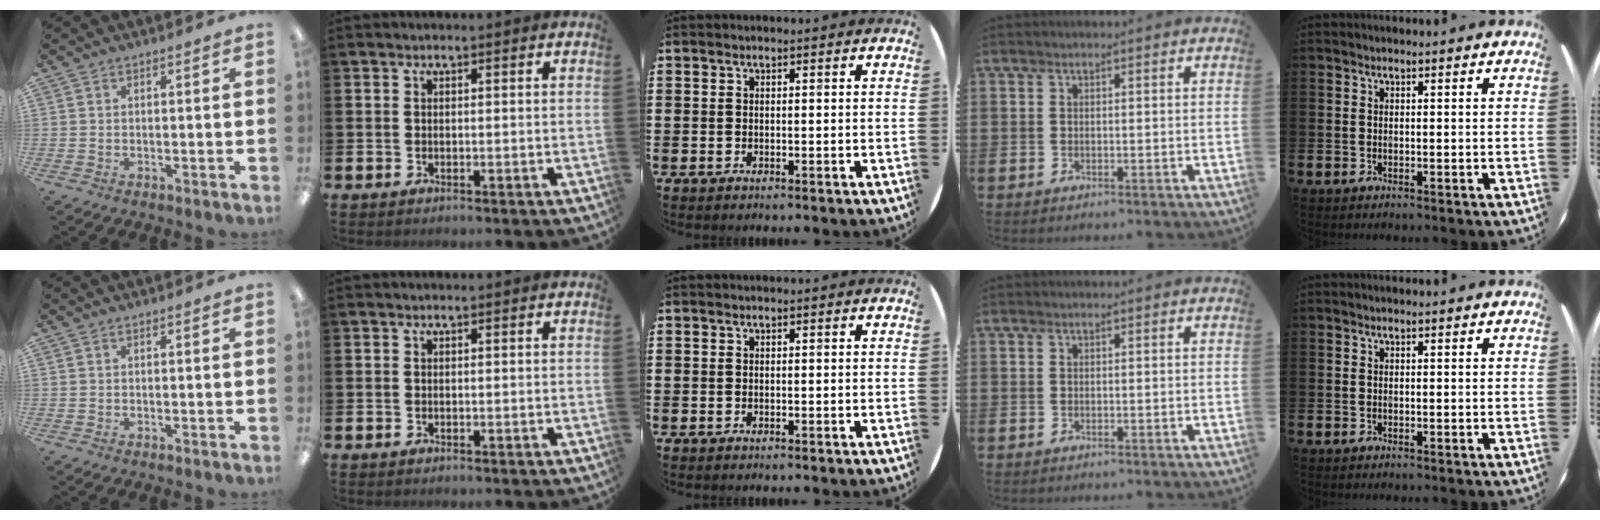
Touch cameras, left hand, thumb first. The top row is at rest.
{}